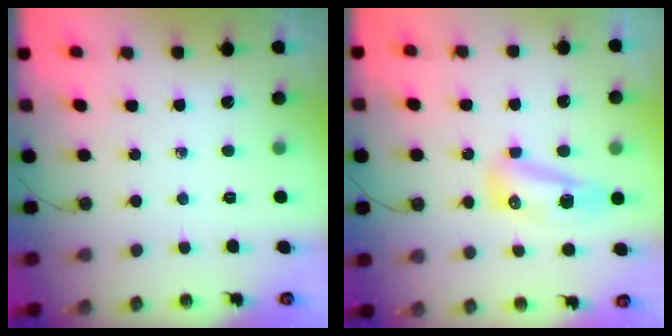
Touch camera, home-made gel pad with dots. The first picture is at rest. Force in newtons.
{"total": 8.2, "press": 8.1, "slide": 1.3}